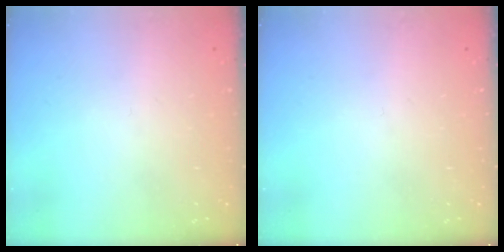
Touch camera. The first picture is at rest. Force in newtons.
{"total": 0.0}